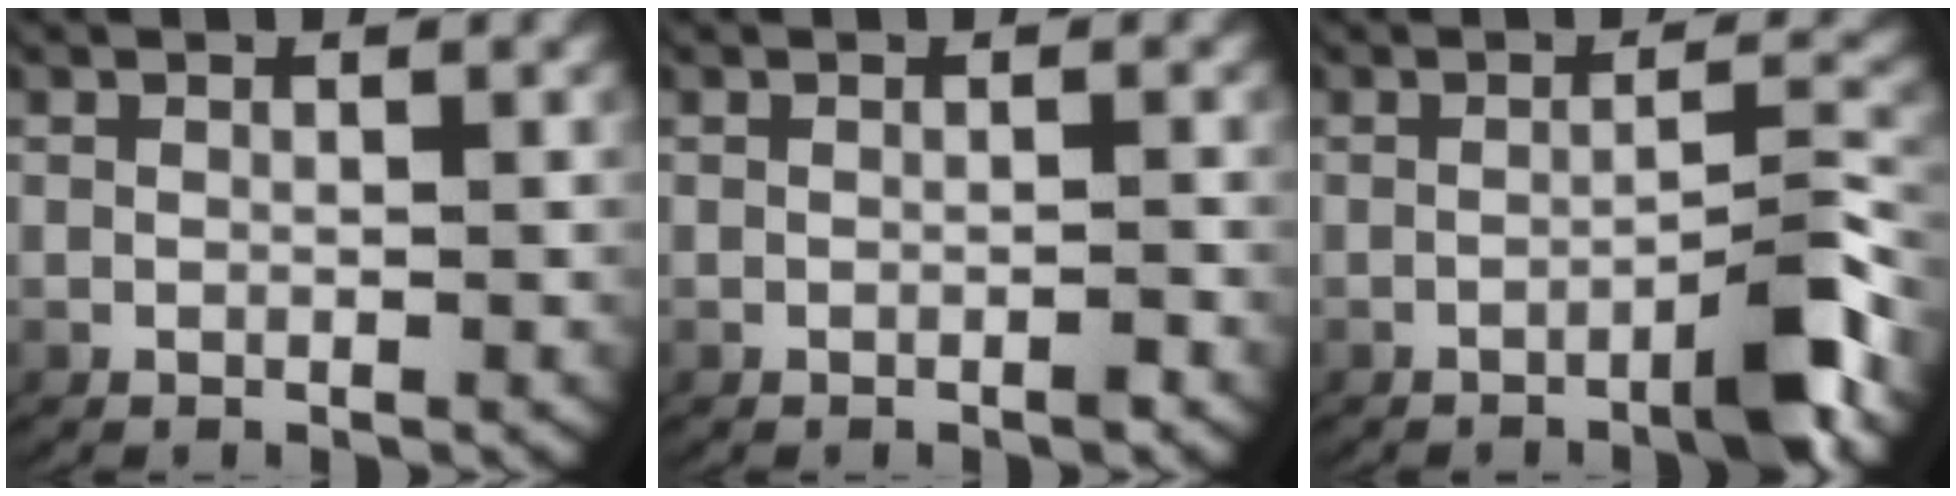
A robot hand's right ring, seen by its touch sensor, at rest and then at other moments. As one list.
[{"total": 0.6, "force": [-0.4, 0.1, 0.3], "torque": [-0.004, 0.004, -0.009]}, {"total": 3.7, "force": [-1.9, 0.6, 3.2], "torque": [-0.045, 0.007, -0.035]}]